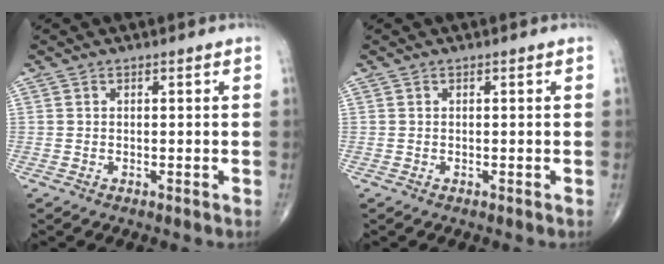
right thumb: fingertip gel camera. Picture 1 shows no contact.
{"total": 0.0}